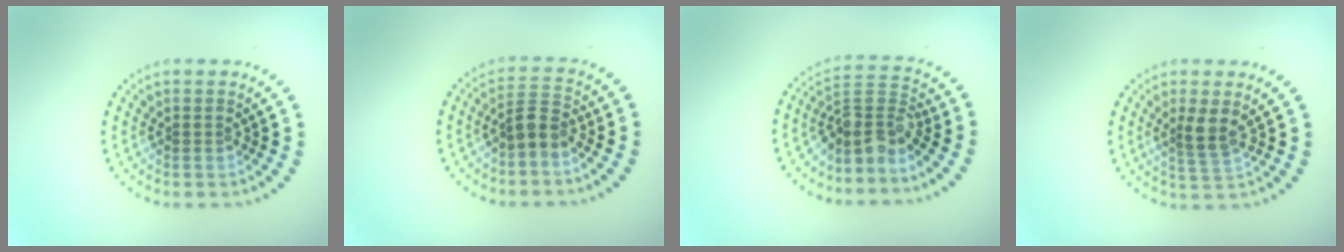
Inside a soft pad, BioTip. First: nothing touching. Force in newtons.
{"total": 2.3, "press": 1.9, "slide": 1.4}
{"total": 3.8, "press": 2.7, "slide": 2.6}
{"total": 2.3, "press": 1.8, "slide": 1.3}